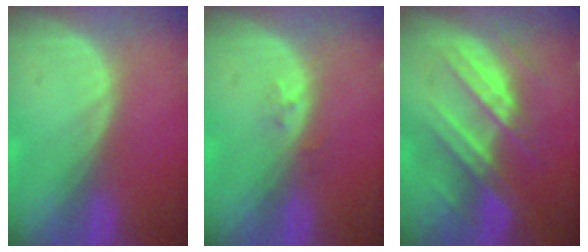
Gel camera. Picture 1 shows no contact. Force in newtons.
{"total": 1.6, "press": 1.2, "slide": 1.0}
{"total": 7.4, "press": 7.4, "slide": 0.1}